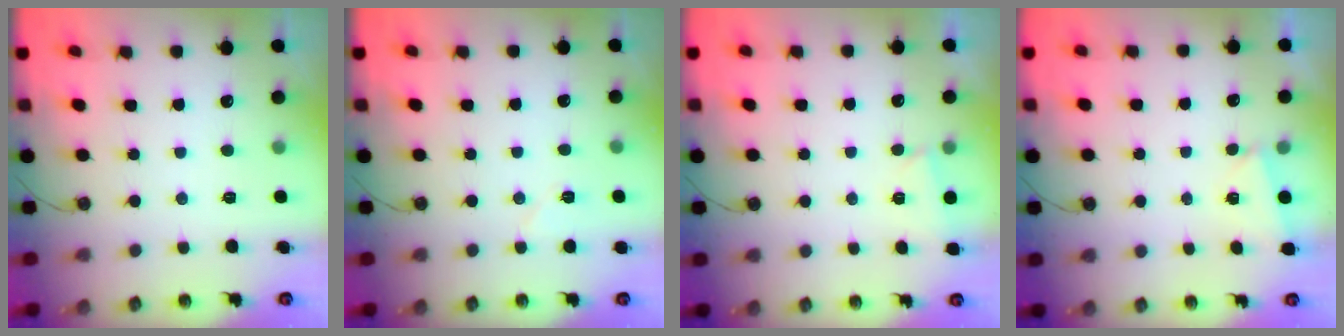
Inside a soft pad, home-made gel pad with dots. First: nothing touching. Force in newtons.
{"total": 5.3, "press": 4.6, "slide": 2.5}
{"total": 1.7, "press": 1.7, "slide": 0.5}
{"total": 2.1, "press": 0.8, "slide": 1.9}